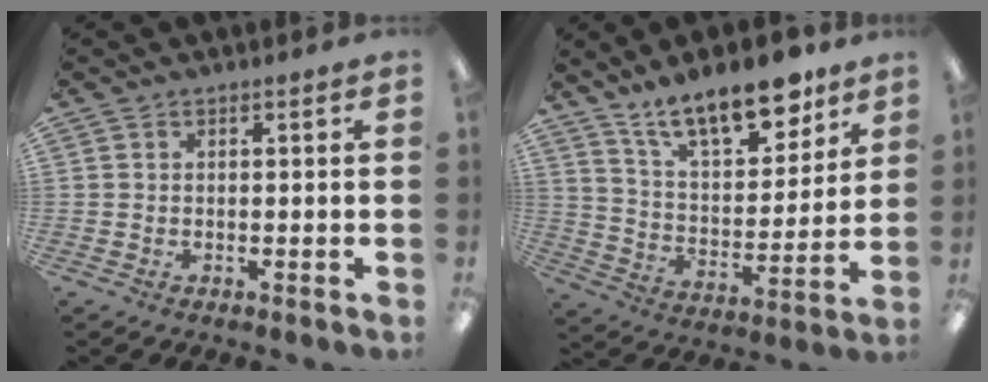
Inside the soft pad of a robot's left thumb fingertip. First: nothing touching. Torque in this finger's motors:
{"motor_torque": [0.29, 0.27, 1.41, -1.36, 0.12]}